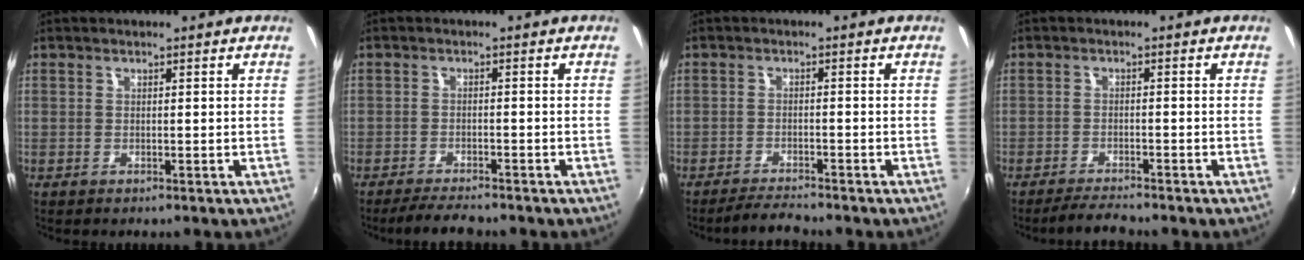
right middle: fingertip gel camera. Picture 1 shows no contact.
{"total": 5.2, "force": [-4.6, 0.6, 2.3], "torque": [-0.060, -0.013, -0.079]}
{"total": 3.8, "force": [-3.7, 0.0, 1.1], "torque": [-0.041, -0.010, -0.068]}
{"total": 4.0, "force": [-3.7, 0.0, 1.4], "torque": [-0.046, -0.011, -0.068]}